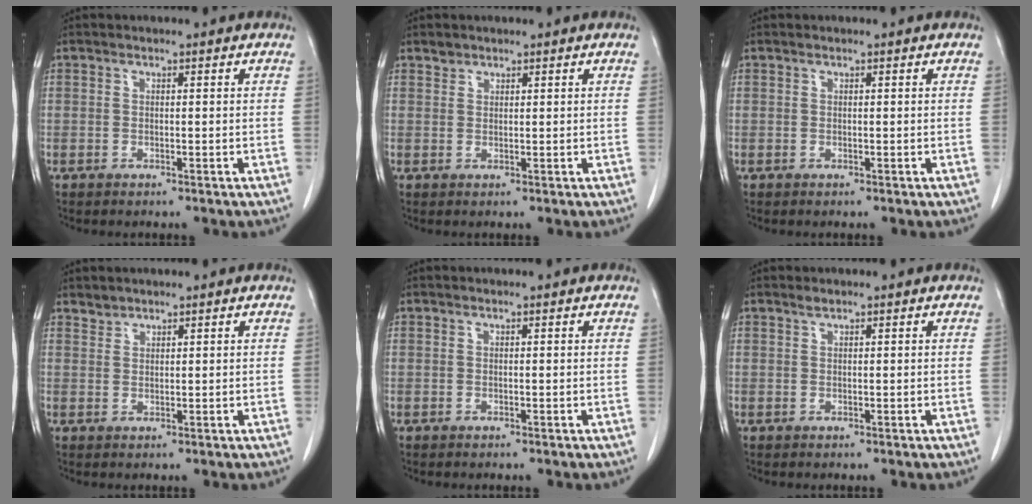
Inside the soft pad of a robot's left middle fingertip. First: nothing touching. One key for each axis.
{"total": 1.0, "fx": 0.9, "fy": 0.5, "fz": 0.0, "tx": 0.005, "ty": 0.000, "tz": 0.013}
{"total": 0.0}
{"total": 1.2, "fx": 1.2, "fy": 0.4, "fz": -0.2, "tx": 0.005, "ty": 0.000, "tz": 0.022}
{"total": 0.0}
{"total": 0.6, "fx": 0.5, "fy": 0.0, "fz": 0.2, "tx": -0.009, "ty": -0.001, "tz": 0.012}